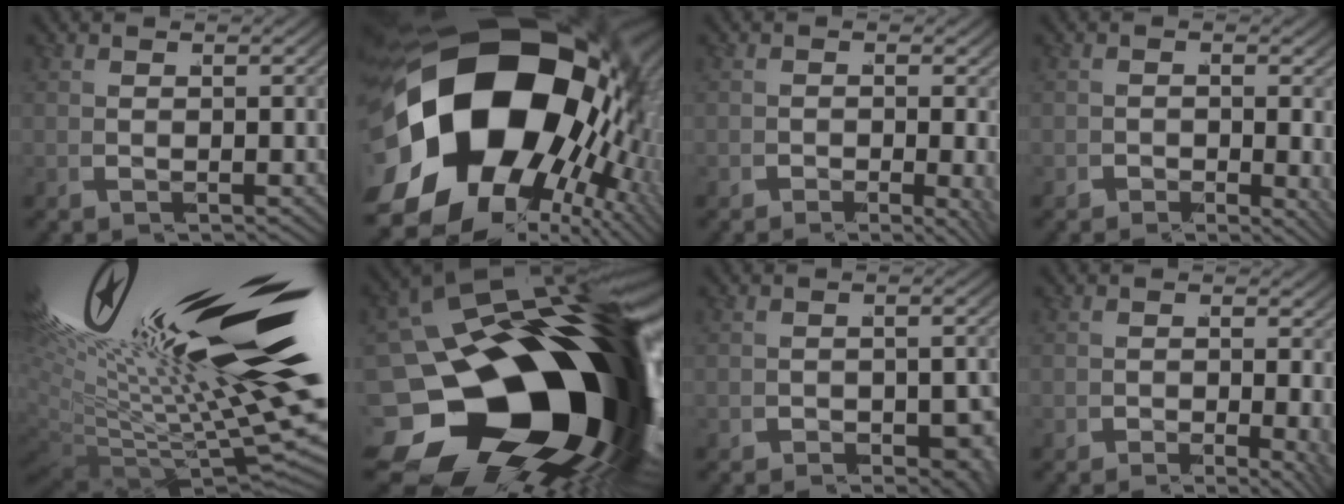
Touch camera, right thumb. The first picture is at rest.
{"total": 35.4, "force": [-1.3, 22.9, 27.0], "torque": [-0.458, -0.057, -0.001]}
{"total": 2.1, "force": [-1.1, 0.7, 1.7], "torque": [-0.022, -0.021, -0.018]}
{"total": 2.1, "force": [-1.0, 1.1, 1.5], "torque": [-0.021, -0.020, -0.015]}
{"total": 19.1, "force": [1.4, 9.2, 16.7], "torque": [-0.262, -0.026, 0.037]}
{"total": 39.4, "force": [-3.8, 22.4, 32.2], "torque": [-0.441, -0.088, -0.029]}
{"total": 3.5, "force": [-1.6, 2.2, 2.2], "torque": [-0.027, -0.020, -0.021]}
{"total": 2.6, "force": [-1.3, 0.8, 2.2], "torque": [-0.030, -0.023, -0.018]}